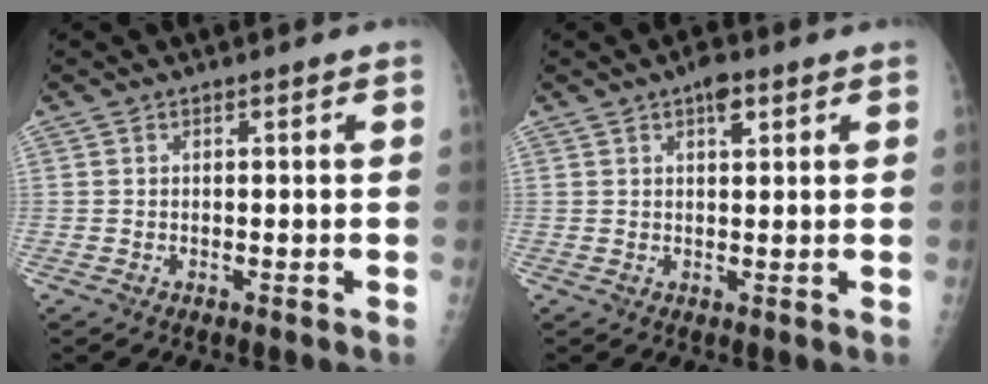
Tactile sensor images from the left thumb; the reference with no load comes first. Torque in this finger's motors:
{"motor_torque": [0.95, 0.31, 0.56, -0.05, 0.01]}